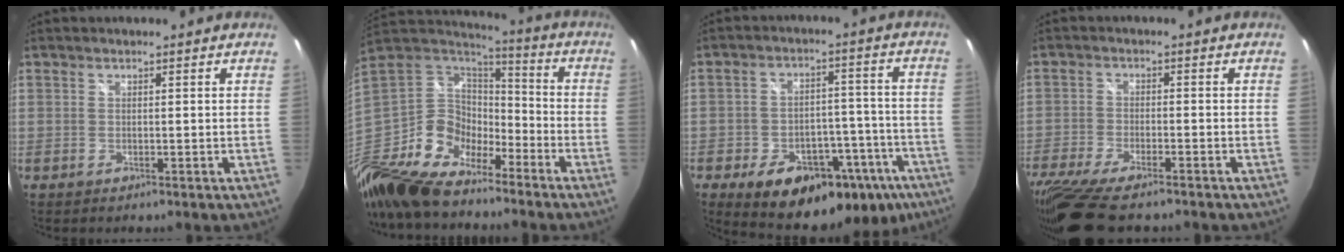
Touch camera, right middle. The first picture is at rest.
{"total": 21.8, "force": [-15.0, 11.6, 10.8], "torque": [-0.269, -0.013, -0.287]}
{"total": 24.0, "force": [-14.3, 13.0, 14.3], "torque": [-0.222, 0.010, -0.173]}
{"total": 15.0, "force": [-12.1, 3.5, 8.3], "torque": [-0.189, -0.055, -0.210]}